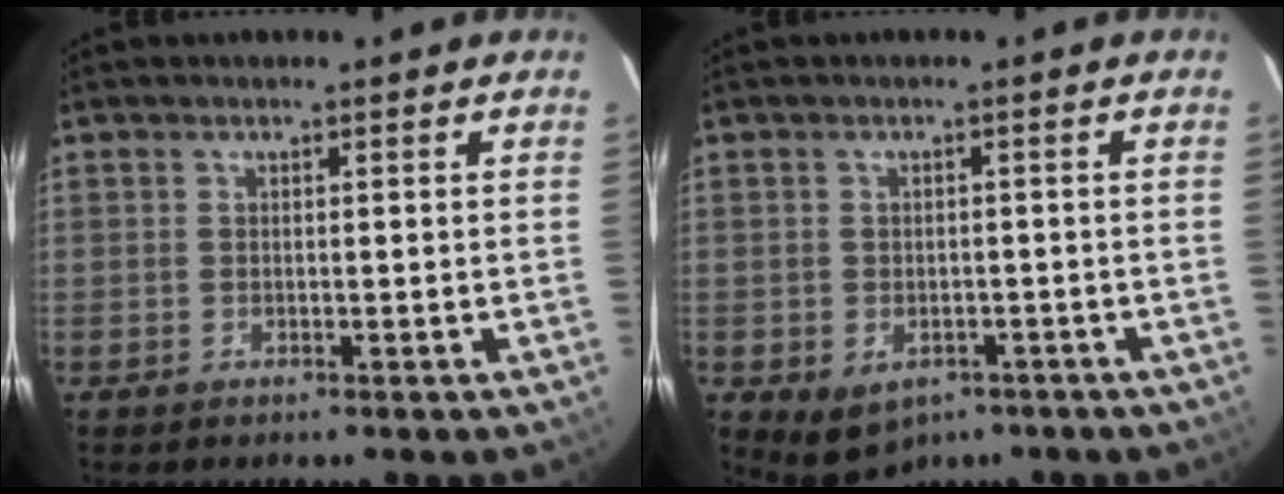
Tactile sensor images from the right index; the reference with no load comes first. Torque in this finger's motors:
{"motor_torque": [0.91, -0.99, 0.03, -0.01]}